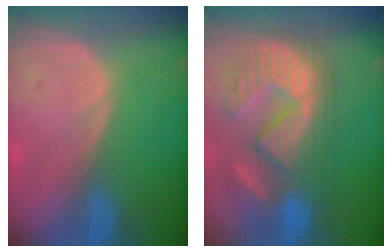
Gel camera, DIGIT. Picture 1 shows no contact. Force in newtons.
{"total": 11.9, "press": 11.2, "slide": 3.7}